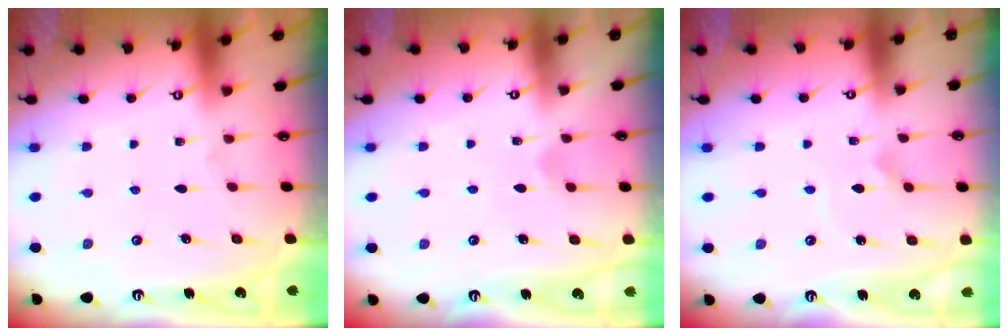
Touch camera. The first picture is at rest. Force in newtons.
{"total": 4.6, "press": 4.6, "slide": 0.7}
{"total": 3.0, "press": 3.0, "slide": 0.1}